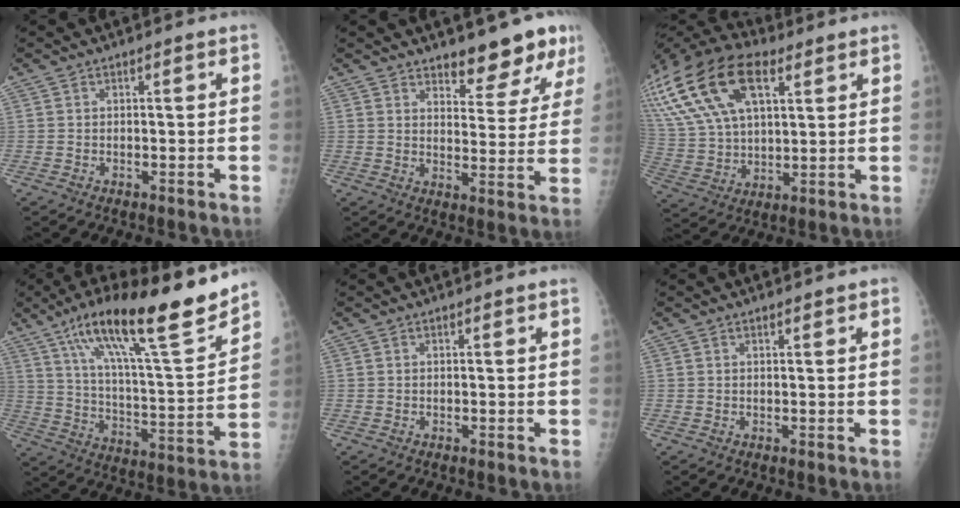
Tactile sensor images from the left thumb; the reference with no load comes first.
{"total": 9.5, "force": [7.6, 3.5, 4.6], "torque": [-0.021, -0.054, 0.101]}
{"total": 27.9, "force": [12.7, 15.3, 19.6], "torque": [-0.425, 0.028, 0.235]}
{"total": 23.7, "force": [16.5, 4.0, 16.6], "torque": [-0.249, -0.064, 0.276]}
{"total": 0.0}
{"total": 0.9, "force": [0.6, 0.3, 0.6], "torque": [-0.006, 0.000, 0.007]}